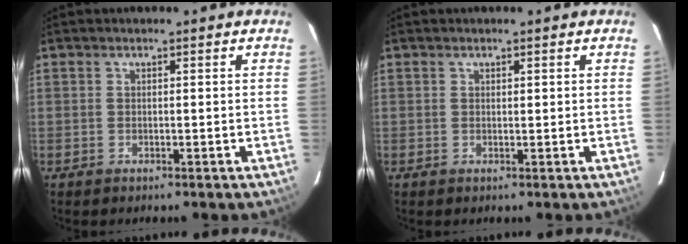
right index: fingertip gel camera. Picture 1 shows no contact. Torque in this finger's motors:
{"motor_torque": [-0.32, 0.39, -0.03, 0.00]}